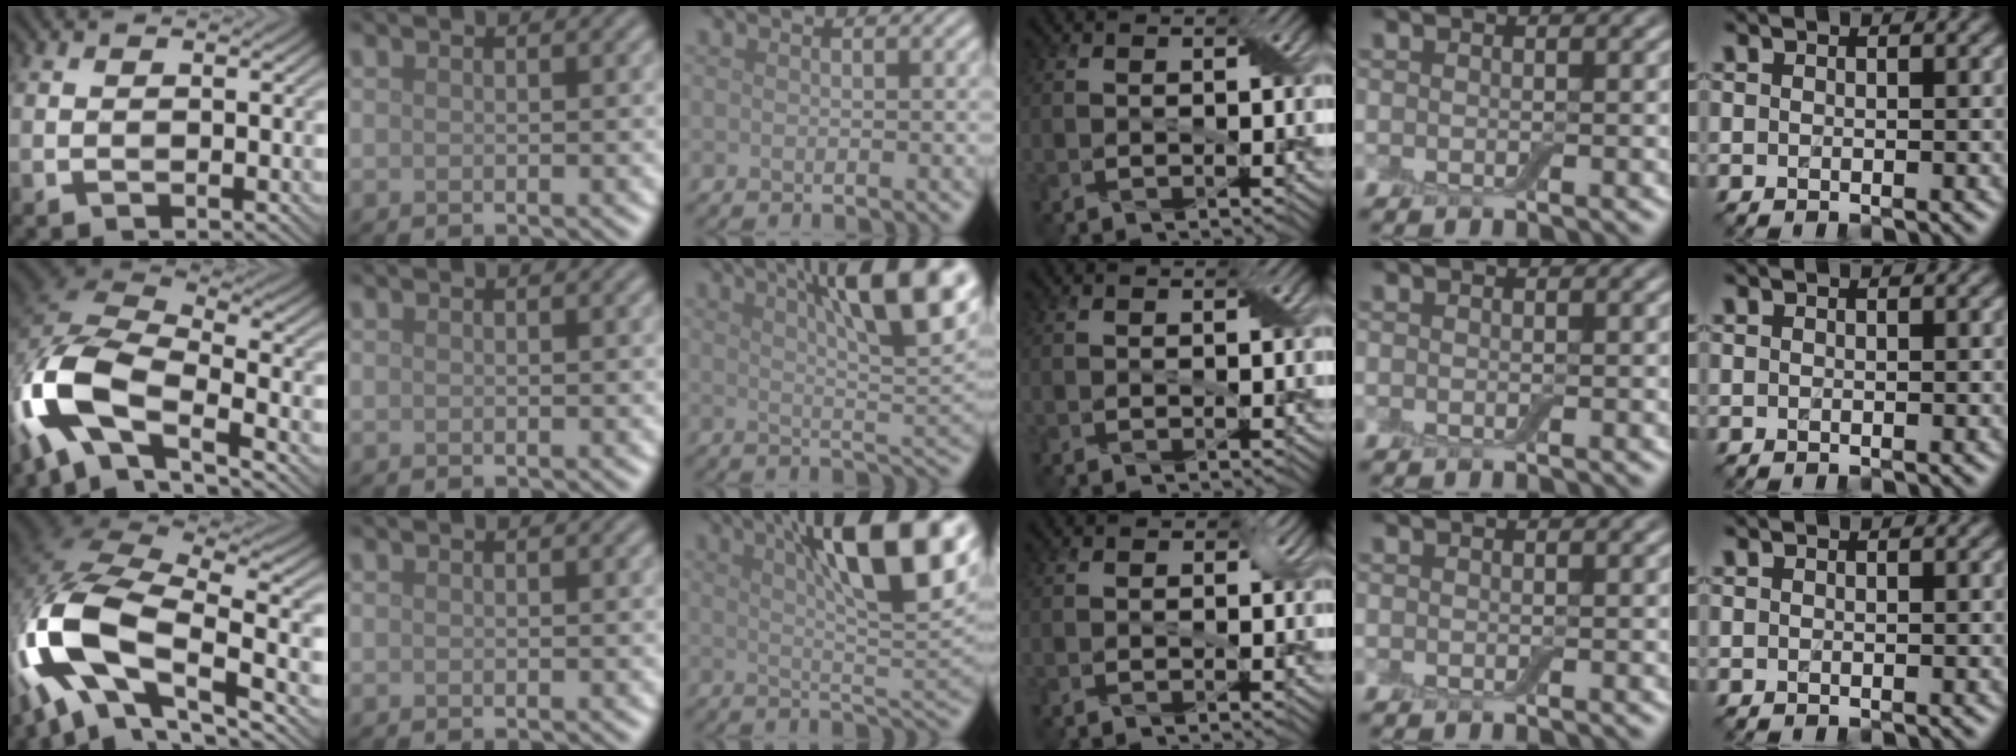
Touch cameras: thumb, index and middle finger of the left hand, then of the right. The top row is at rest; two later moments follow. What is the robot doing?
{"motion": "extract", "object": "airpods case & airpods"}